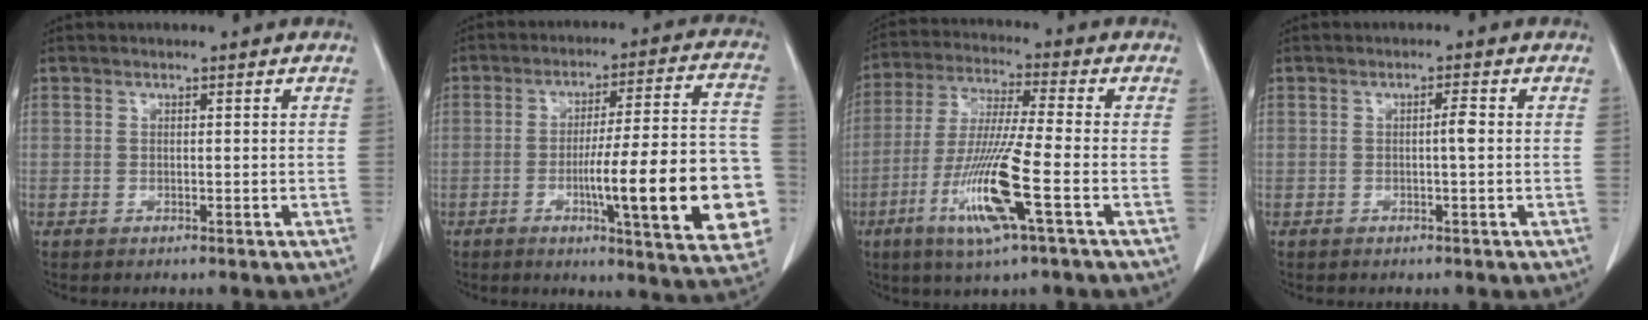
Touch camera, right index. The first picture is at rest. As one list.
[{"total": 20.7, "force": [-5.0, 2.4, 19.9], "torque": [-0.200, 0.018, -0.059]}, {"total": 13.1, "force": [-4.8, -0.1, 12.2], "torque": [-0.250, -0.022, -0.094]}, {"total": 1.6, "force": [0.0, 0.0, 1.6], "torque": [-0.027, 0.002, -0.001]}]